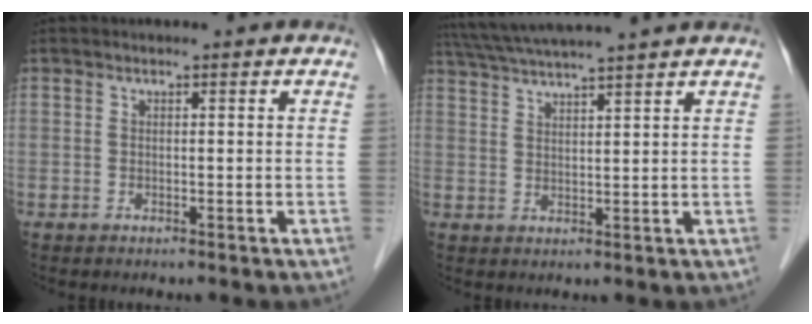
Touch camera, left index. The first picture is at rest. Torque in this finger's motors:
{"motor_torque": [0.06, -0.25, 0.32, 0.15]}